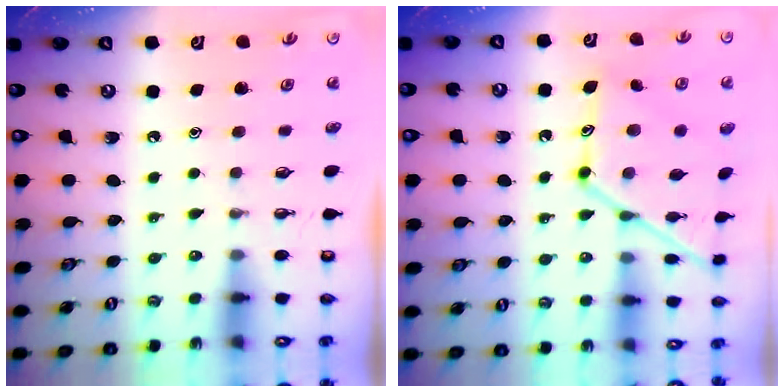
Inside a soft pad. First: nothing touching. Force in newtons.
{"total": 15.0, "press": 15.0, "slide": 0.9}